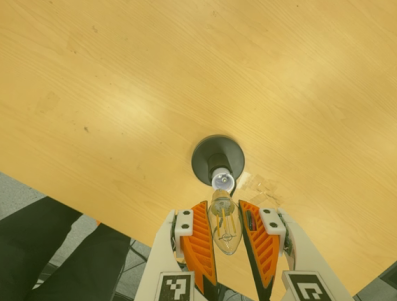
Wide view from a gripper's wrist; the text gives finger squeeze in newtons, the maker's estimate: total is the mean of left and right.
{"total": 10.3, "left": 9.7, "right": 11.0}